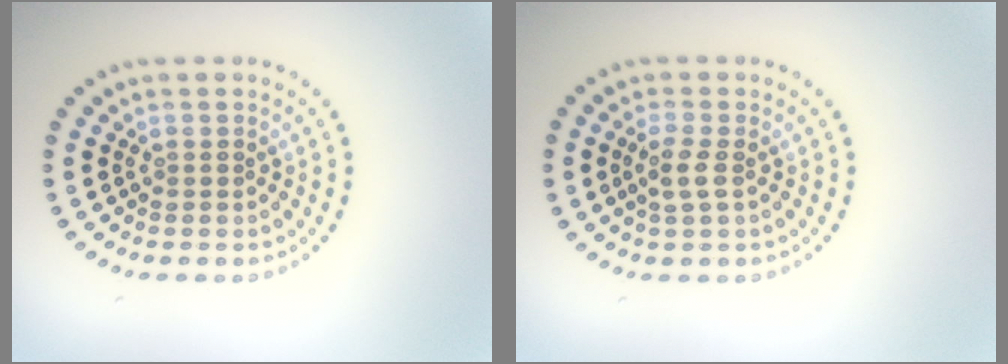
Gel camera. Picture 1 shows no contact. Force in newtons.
{"total": 1.6, "press": 1.5, "slide": 0.7}